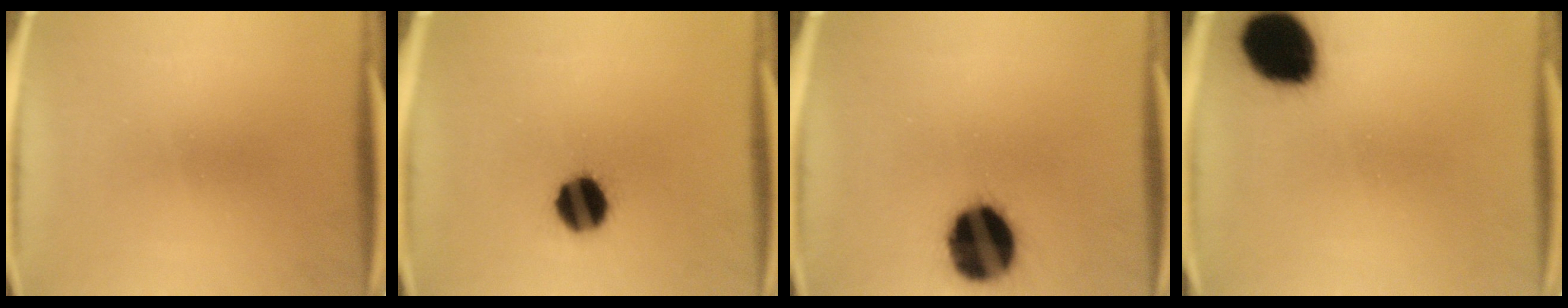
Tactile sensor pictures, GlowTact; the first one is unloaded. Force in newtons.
{"total": 10.8}
{"total": 18.5}
{"total": 16.5}